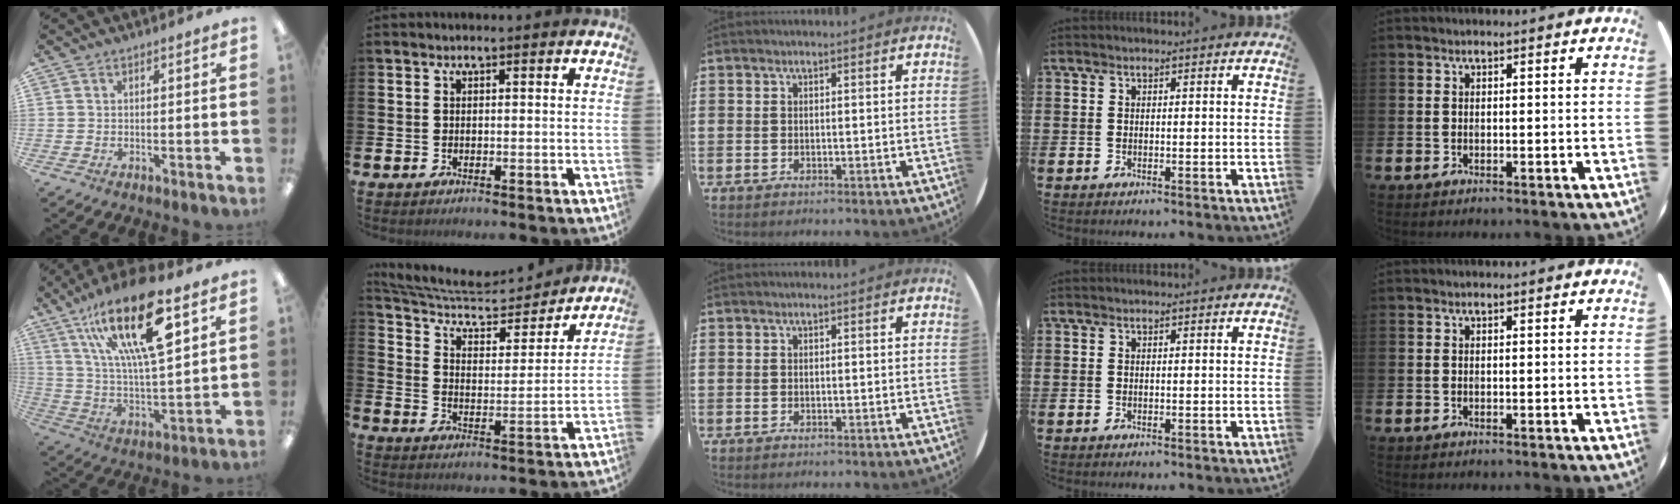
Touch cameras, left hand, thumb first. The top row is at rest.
{"thumb": {"total": 23.2, "force": [12.6, 7.8, 17.8], "torque": [-0.314, -0.057, 0.203]}, "index": {"total": 8.0, "force": [7.2, 2.4, 2.6], "torque": [-0.087, -0.051, 0.124]}}